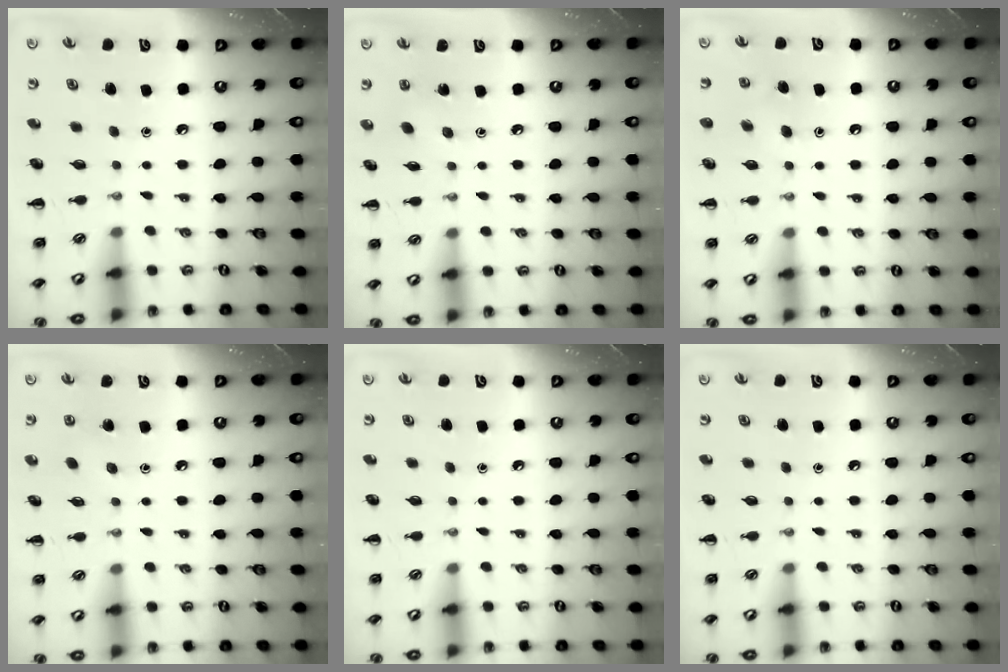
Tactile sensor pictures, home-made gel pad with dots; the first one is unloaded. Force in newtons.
{"total": 2.8, "press": 2.6, "slide": 0.9}
{"total": 5.2, "press": 5.0, "slide": 1.3}
{"total": 2.5, "press": 2.3, "slide": 0.7}
{"total": 0.0}
{"total": 0.0}